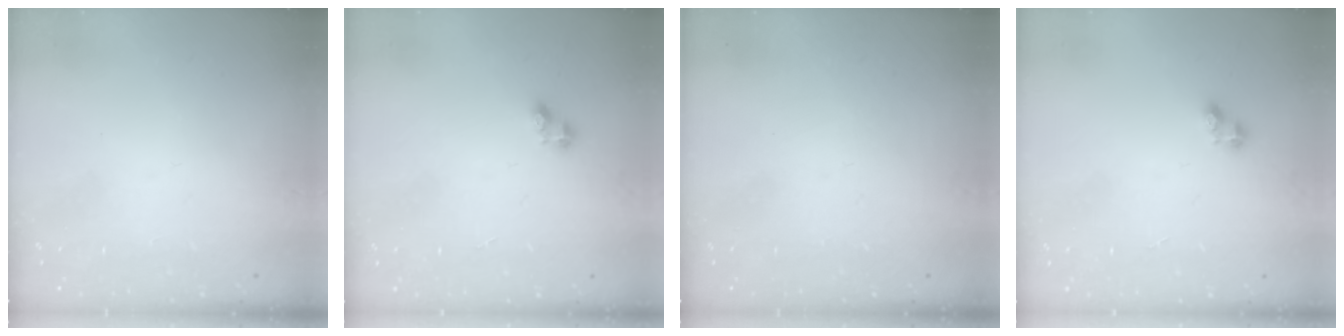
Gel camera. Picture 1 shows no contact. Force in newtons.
{"total": 2.6, "press": 2.6, "slide": 0.4}
{"total": 0.0}
{"total": 2.6, "press": 2.6, "slide": 0.4}